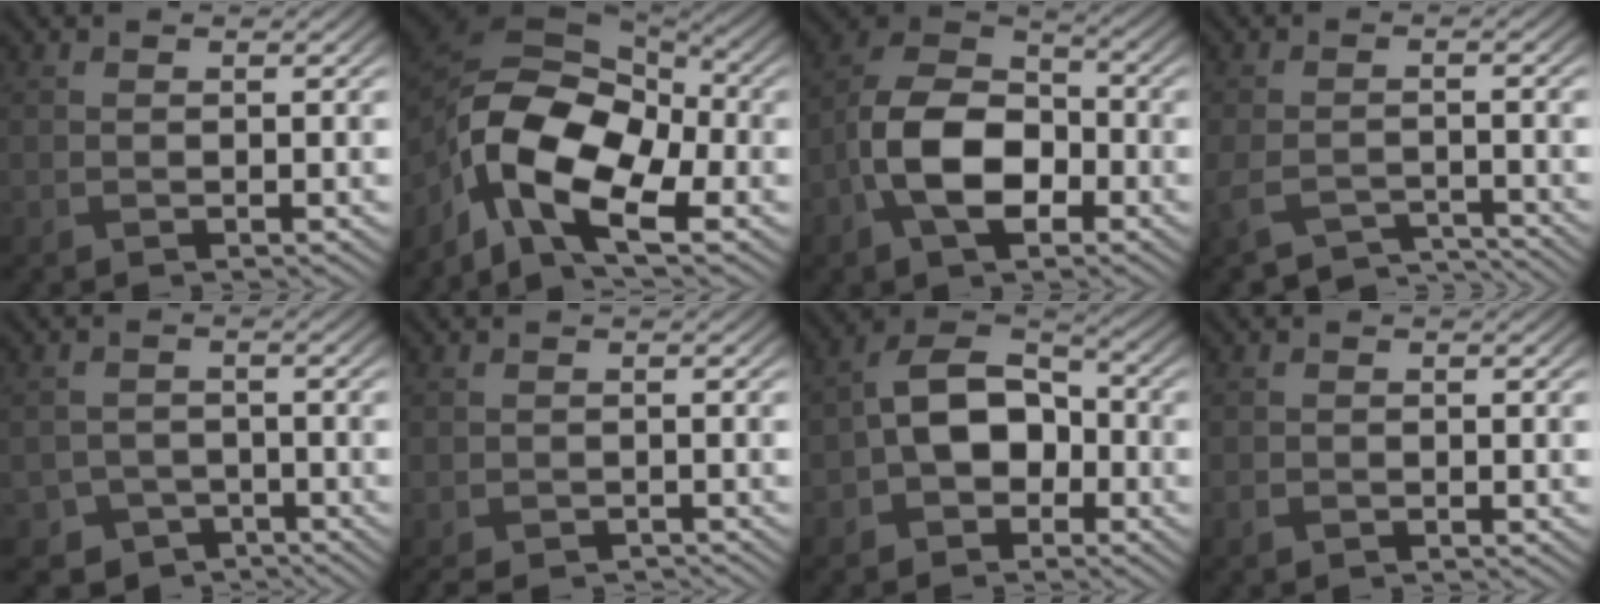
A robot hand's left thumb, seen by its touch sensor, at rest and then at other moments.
{"total": 15.4, "force": [-6.6, 8.7, 10.9], "torque": [-0.233, -0.028, -0.125]}
{"total": 11.2, "force": [-3.8, 6.9, 8.0], "torque": [-0.169, 0.003, -0.085]}
{"total": 4.1, "force": [-3.6, 0.9, 1.7], "torque": [-0.047, -0.023, -0.058]}
{"total": 4.2, "force": [-2.9, 2.9, 0.9], "torque": [-0.012, -0.003, -0.048]}
{"total": 2.7, "force": [-2.4, 0.7, 0.9], "torque": [-0.016, -0.008, -0.040]}
{"total": 8.6, "force": [-2.1, 6.0, 5.8], "torque": [-0.113, 0.008, -0.053]}
{"total": 0.8, "force": [-0.5, 0.5, 0.3], "torque": [-0.009, -0.002, -0.009]}